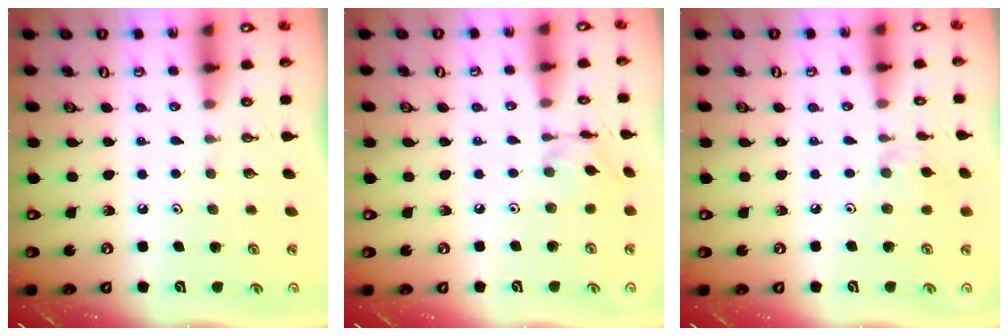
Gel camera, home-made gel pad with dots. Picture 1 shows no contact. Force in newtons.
{"total": 4.7, "press": 4.7, "slide": 0.2}
{"total": 2.9, "press": 2.8, "slide": 0.5}